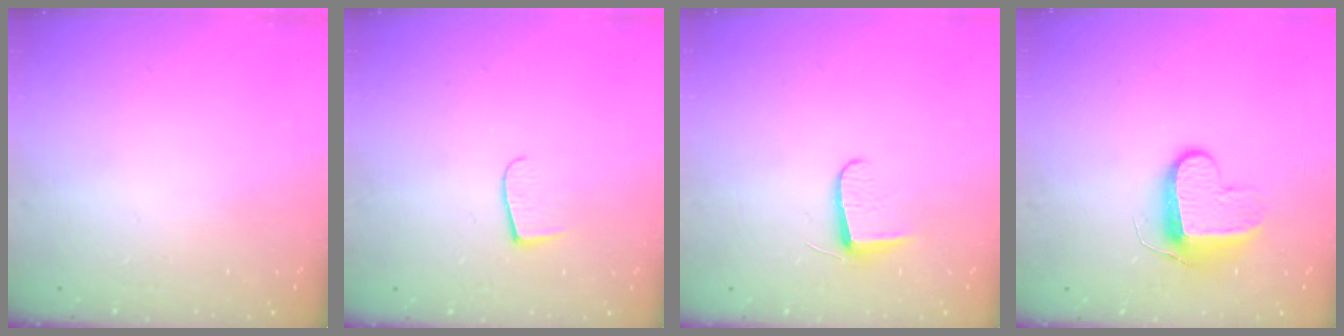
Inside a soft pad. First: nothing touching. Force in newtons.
{"total": 6.2, "press": 6.1, "slide": 0.6}
{"total": 6.2, "press": 6.1, "slide": 0.7}
{"total": 9.5, "press": 9.5, "slide": 0.0}